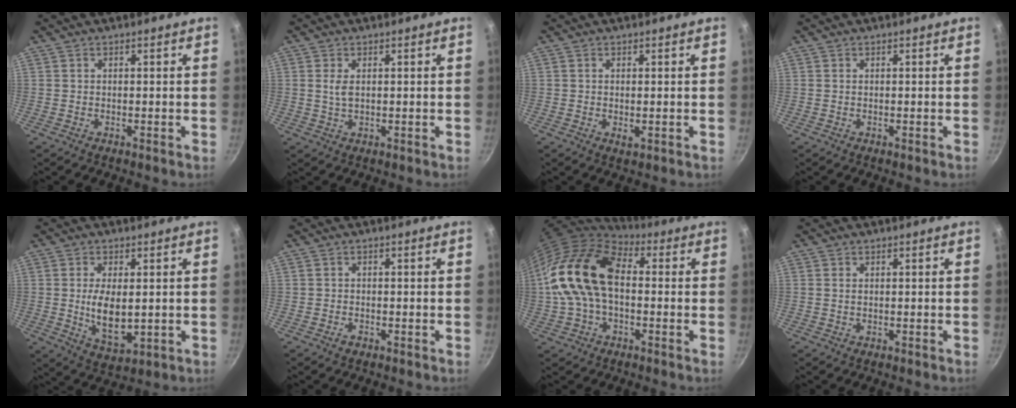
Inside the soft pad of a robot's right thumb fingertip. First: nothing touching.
{"total": 2.6, "force": [0.5, 1.4, 2.1], "torque": [-0.038, -0.003, 0.011]}
{"total": 1.4, "force": [-0.1, 0.6, 1.2], "torque": [-0.022, -0.003, 0.001]}
{"total": 0.0}
{"total": 8.6, "force": [0.2, 4.1, 7.6], "torque": [-0.134, -0.011, 0.015]}
{"total": 1.1, "force": [-0.7, 0.7, 0.5], "torque": [-0.011, 0.004, -0.014]}
{"total": 17.7, "force": [0.6, 11.3, 13.6], "torque": [-0.242, 0.036, -0.002]}
{"total": 0.7, "force": [0.1, 0.4, 0.5], "torque": [-0.010, 0.001, 0.002]}